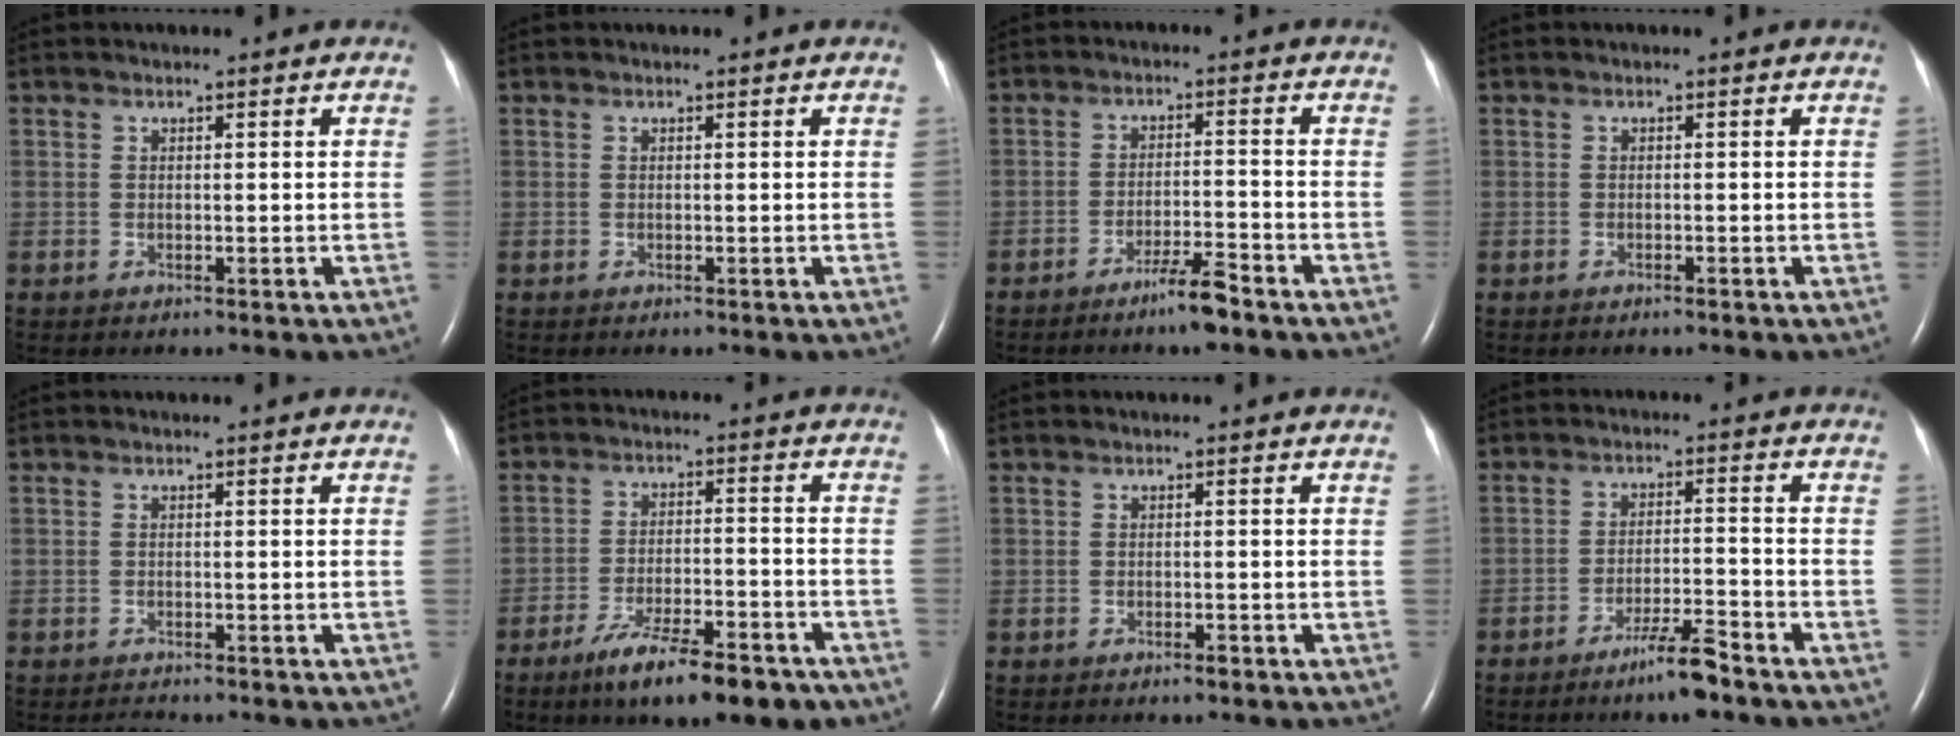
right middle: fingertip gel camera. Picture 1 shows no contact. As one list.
[{"total": 0.0}, {"total": 4.9, "force": [-3.7, 0.0, 3.1], "torque": [-0.059, -0.006, -0.069]}, {"total": 0.5, "force": [-0.4, 0.0, 0.3], "torque": [-0.009, -0.001, -0.006]}, {"total": 0.8, "force": [-0.8, 0.0, 0.0], "torque": [-0.005, -0.005, -0.011]}, {"total": 12.1, "force": [-8.5, 2.7, 8.2], "torque": [-0.131, -0.014, -0.134]}, {"total": 2.2, "force": [-1.6, 0.7, 1.3], "torque": [-0.019, 0.002, -0.024]}, {"total": 5.7, "force": [-4.5, 0.0, 3.6], "torque": [-0.067, -0.009, -0.083]}]